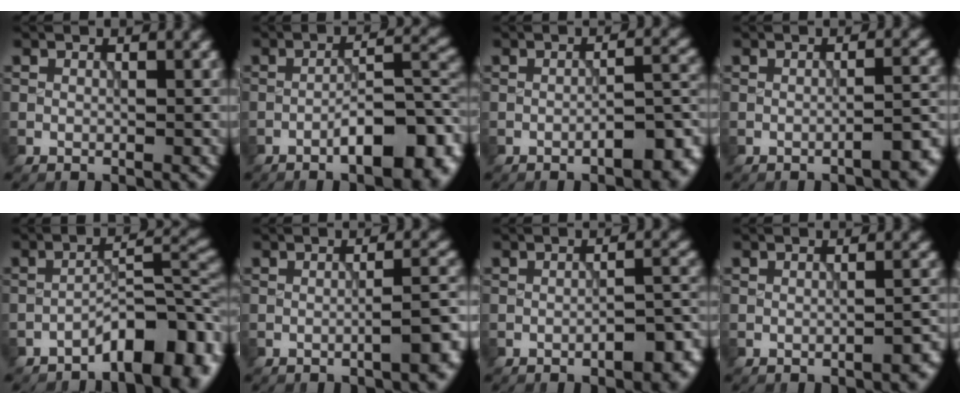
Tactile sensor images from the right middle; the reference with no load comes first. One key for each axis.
{"total": 8.8, "fx": -4.3, "fy": 2.8, "fz": 7.2, "tx": -0.096, "ty": 0.007, "tz": -0.061}
{"total": 5.8, "fx": -3.1, "fy": 1.8, "fz": 4.5, "tx": -0.056, "ty": 0.006, "tz": -0.037}
{"total": 3.3, "fx": -1.9, "fy": 0.8, "fz": 2.5, "tx": -0.027, "ty": 0.009, "tz": -0.034}
{"total": 7.0, "fx": -4.6, "fy": 2.2, "fz": 4.8, "tx": -0.057, "ty": 0.016, "tz": -0.074}
{"total": 4.3, "fx": -1.7, "fy": 1.1, "fz": 3.8, "tx": -0.040, "ty": 0.014, "tz": -0.032}
{"total": 5.1, "fx": -2.8, "fy": 1.6, "fz": 3.9, "tx": -0.050, "ty": 0.006, "tz": -0.034}
{"total": 2.0, "fx": -1.3, "fy": 0.5, "fz": 1.4, "tx": -0.013, "ty": 0.008, "tz": -0.019}